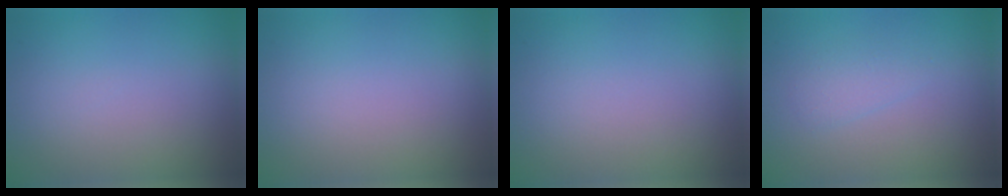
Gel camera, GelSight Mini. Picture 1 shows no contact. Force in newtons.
{"total": 0.0}
{"total": 0.0}
{"total": 1.4, "press": 1.4, "slide": 0.1}